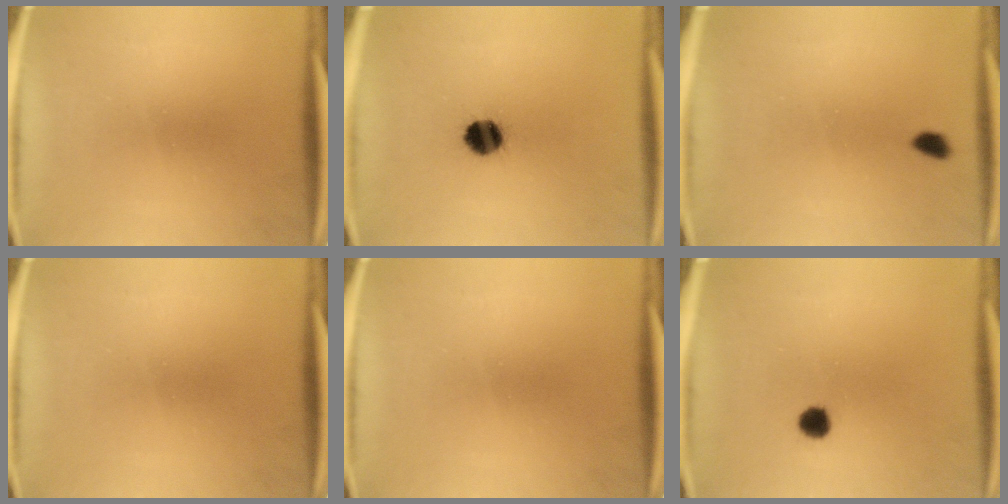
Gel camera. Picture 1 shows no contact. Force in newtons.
{"total": 7.0}
{"total": 1.7}
{"total": 0.0}
{"total": 0.0}
{"total": 3.0}